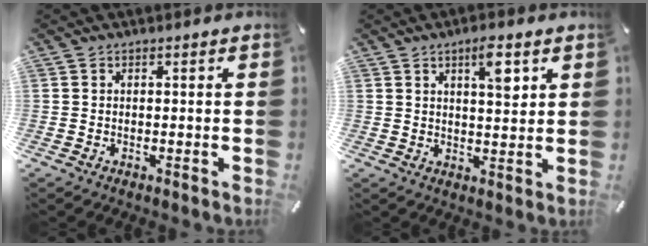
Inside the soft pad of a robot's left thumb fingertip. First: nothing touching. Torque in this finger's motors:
{"motor_torque": [0.68, 0.72, 0.64, -0.51, 0.19]}